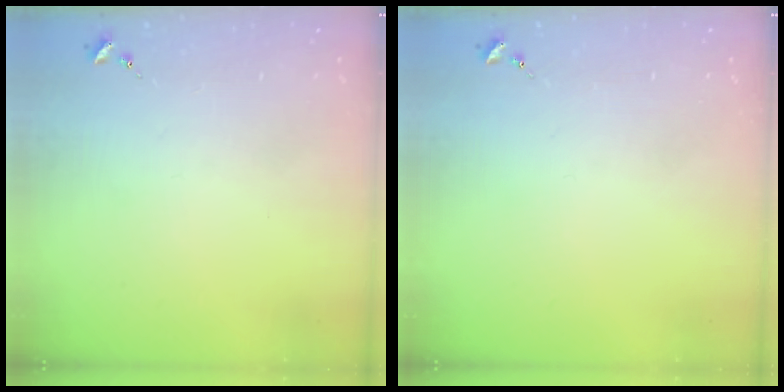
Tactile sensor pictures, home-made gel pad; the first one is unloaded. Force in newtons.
{"total": 0.0}